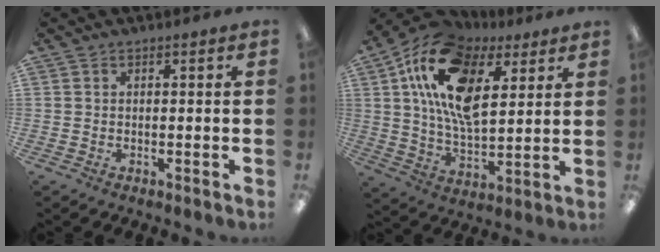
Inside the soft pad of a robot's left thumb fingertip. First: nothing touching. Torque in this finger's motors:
{"motor_torque": [1.63, 2.79, 1.40, -1.36, 0.23]}